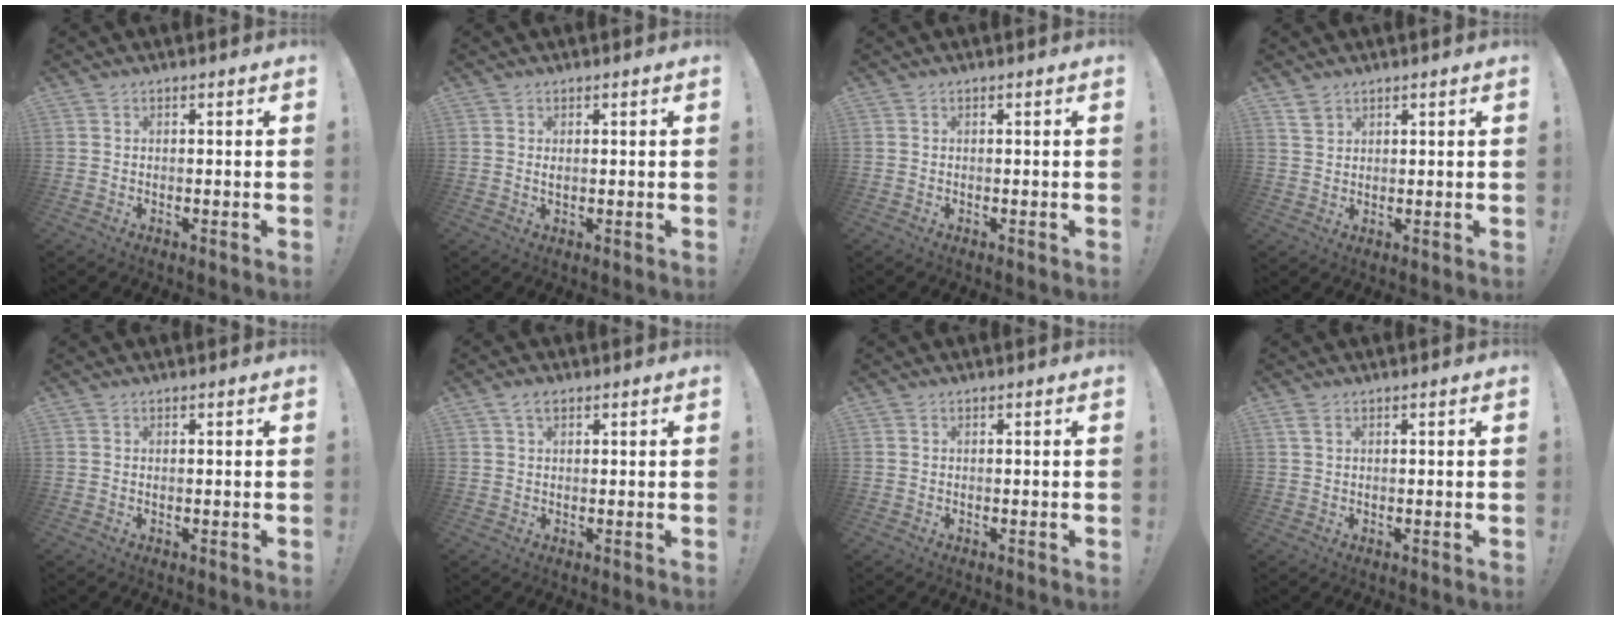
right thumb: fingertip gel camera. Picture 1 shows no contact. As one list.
[{"total": 0.7, "force": [0.2, 0.3, 0.6], "torque": [-0.012, 0.002, 0.003]}, {"total": 0.0}, {"total": 3.1, "force": [2.4, 1.9, 0.8], "torque": [0.003, -0.019, 0.042]}, {"total": 0.0}, {"total": 2.9, "force": [1.6, 1.6, 1.9], "torque": [-0.036, 0.003, 0.029]}, {"total": 0.0}, {"total": 1.9, "force": [1.0, 0.9, 1.3], "torque": [-0.019, -0.001, 0.017]}]